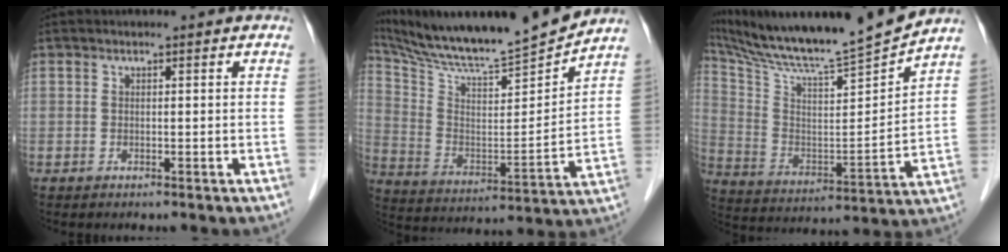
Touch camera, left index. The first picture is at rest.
{"total": 18.8, "force": [17.7, -0.6, 6.4], "torque": [-0.130, -0.039, 0.294]}
{"total": 19.1, "force": [17.7, -1.4, 7.2], "torque": [-0.142, -0.045, 0.294]}